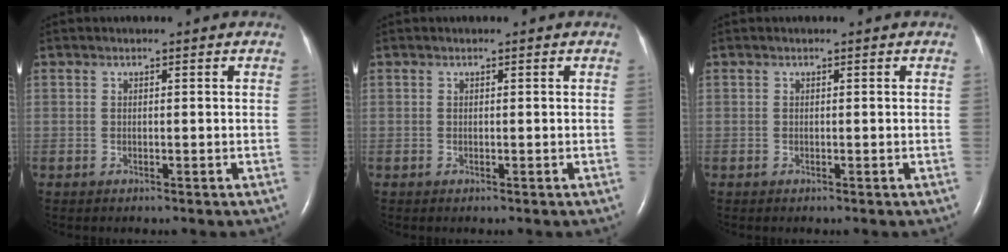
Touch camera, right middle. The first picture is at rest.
{"total": 0.0}
{"total": 0.0}